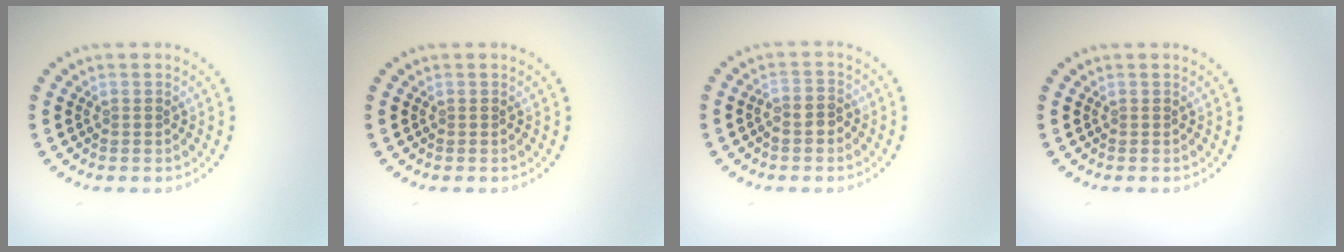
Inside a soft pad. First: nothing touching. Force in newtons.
{"total": 0.0}
{"total": 1.6, "press": 1.4, "slide": 0.8}
{"total": 0.0}